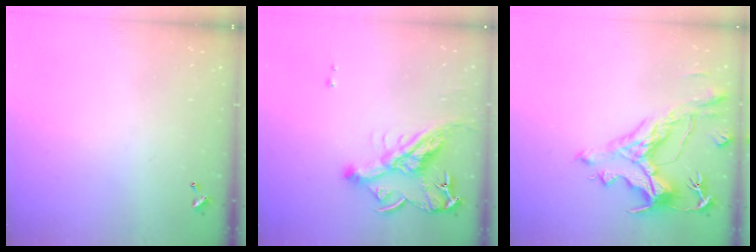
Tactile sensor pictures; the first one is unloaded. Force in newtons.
{"total": 12.8, "press": 12.8, "slide": 1.1}
{"total": 4.1, "press": 3.7, "slide": 1.7}